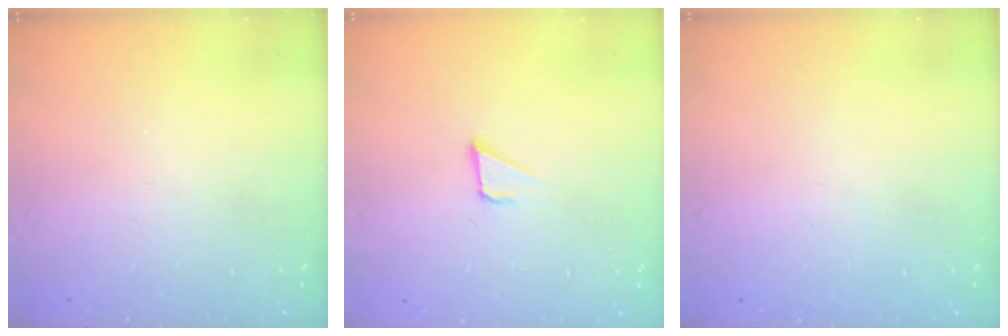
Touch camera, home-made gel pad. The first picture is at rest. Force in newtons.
{"total": 2.1, "press": 2.1, "slide": 0.1}
{"total": 1.6, "press": 1.6, "slide": 0.1}